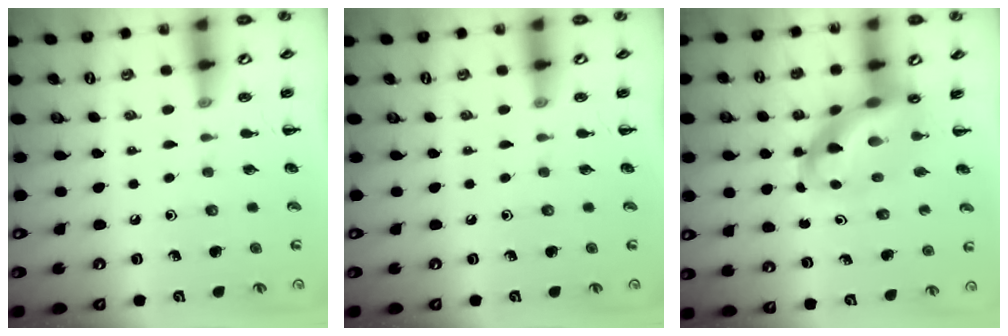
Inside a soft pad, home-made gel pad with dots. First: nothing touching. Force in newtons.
{"total": 0.0}
{"total": 10.5, "press": 10.1, "slide": 3.1}